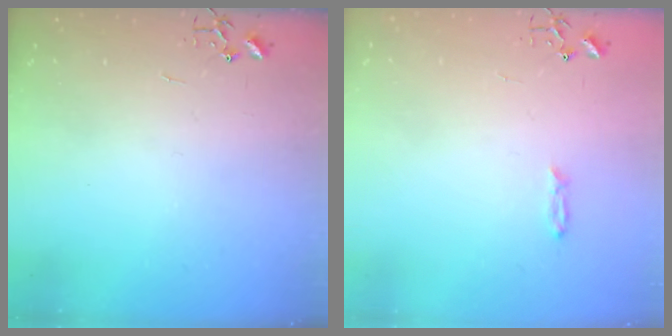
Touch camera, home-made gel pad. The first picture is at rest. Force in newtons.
{"total": 3.7, "press": 3.6, "slide": 0.4}